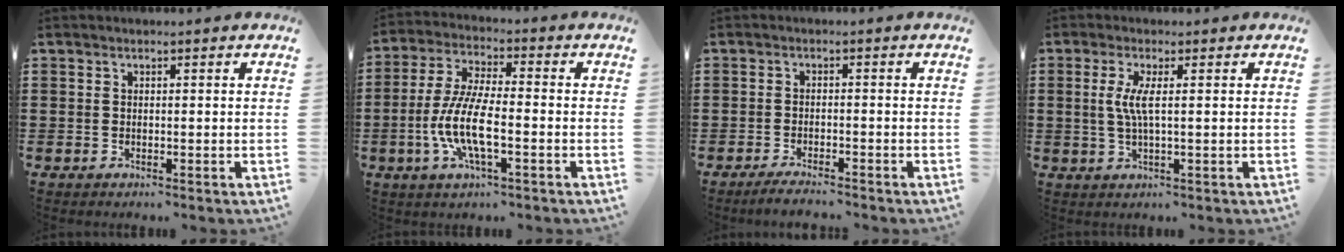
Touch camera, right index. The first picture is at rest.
{"total": 9.3, "force": [-3.1, 2.4, 8.5], "torque": [-0.196, -0.015, -0.065]}
{"total": 2.2, "force": [-2.2, 0.2, 0.4], "torque": [-0.010, 0.003, -0.043]}
{"total": 3.9, "force": [0.4, 0.3, 3.9], "torque": [-0.081, -0.006, 0.001]}